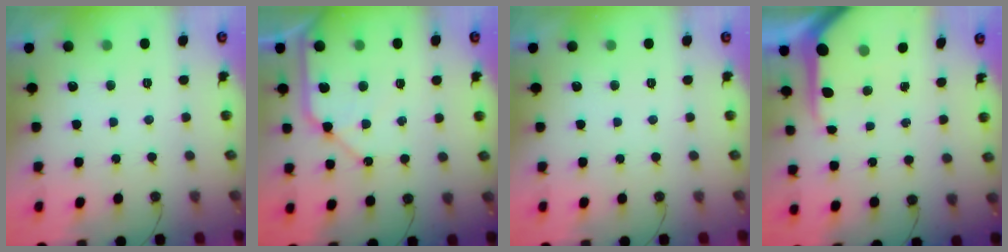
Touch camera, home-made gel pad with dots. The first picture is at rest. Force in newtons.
{"total": 10.4, "press": 10.4, "slide": 1.2}
{"total": 0.0}
{"total": 7.8, "press": 7.8, "slide": 0.7}